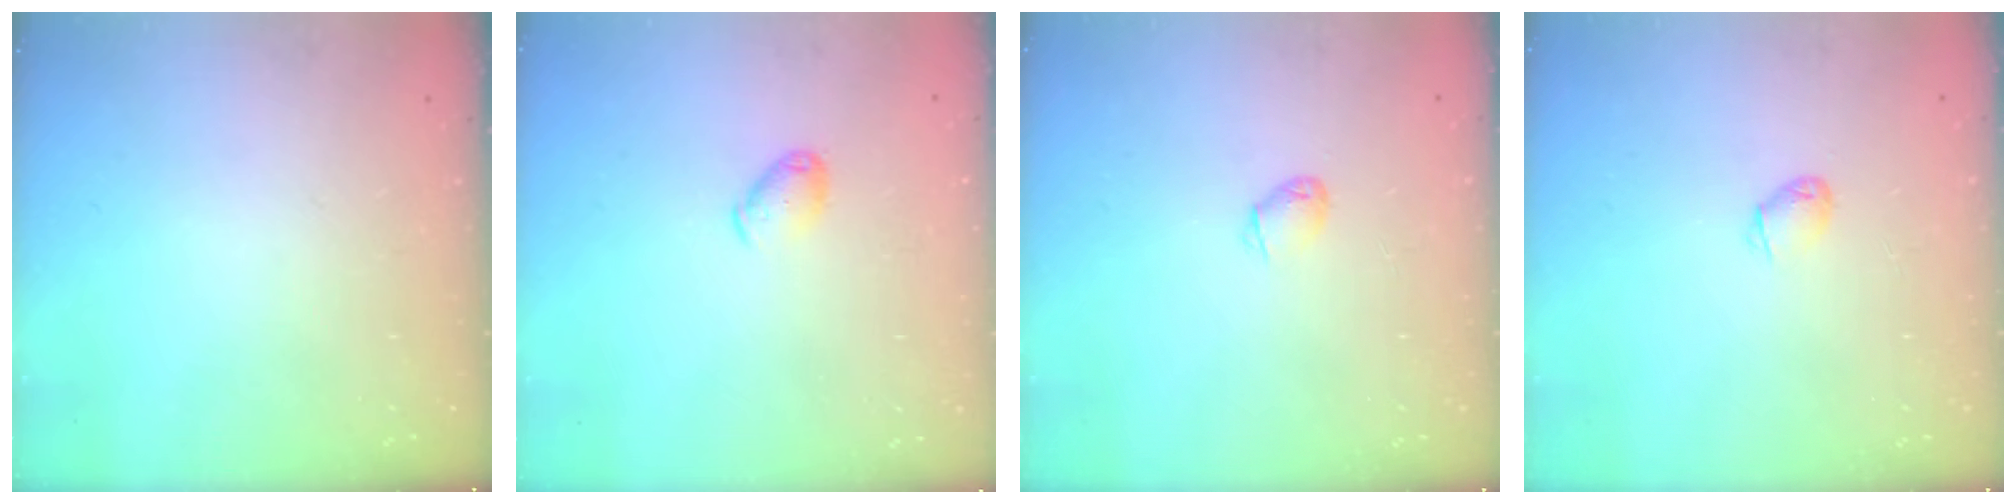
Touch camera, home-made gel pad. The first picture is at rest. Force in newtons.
{"total": 6.2, "press": 6.1, "slide": 1.2}
{"total": 2.4, "press": 2.4, "slide": 0.4}
{"total": 2.4, "press": 2.4, "slide": 0.4}